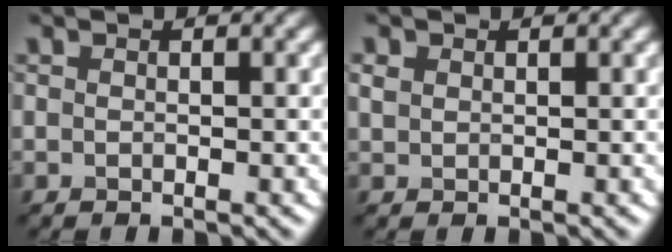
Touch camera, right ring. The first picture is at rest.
{"total": 0.6, "force": [0.4, -0.1, -0.5], "torque": [-0.008, 0.005, 0.026]}